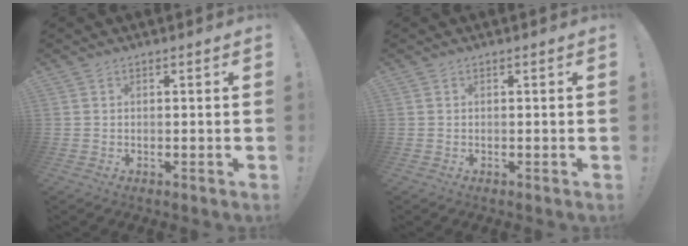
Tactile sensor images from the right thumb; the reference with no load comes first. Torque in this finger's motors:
{"motor_torque": [0.00, 0.00, 0.00, 0.00, 0.00]}